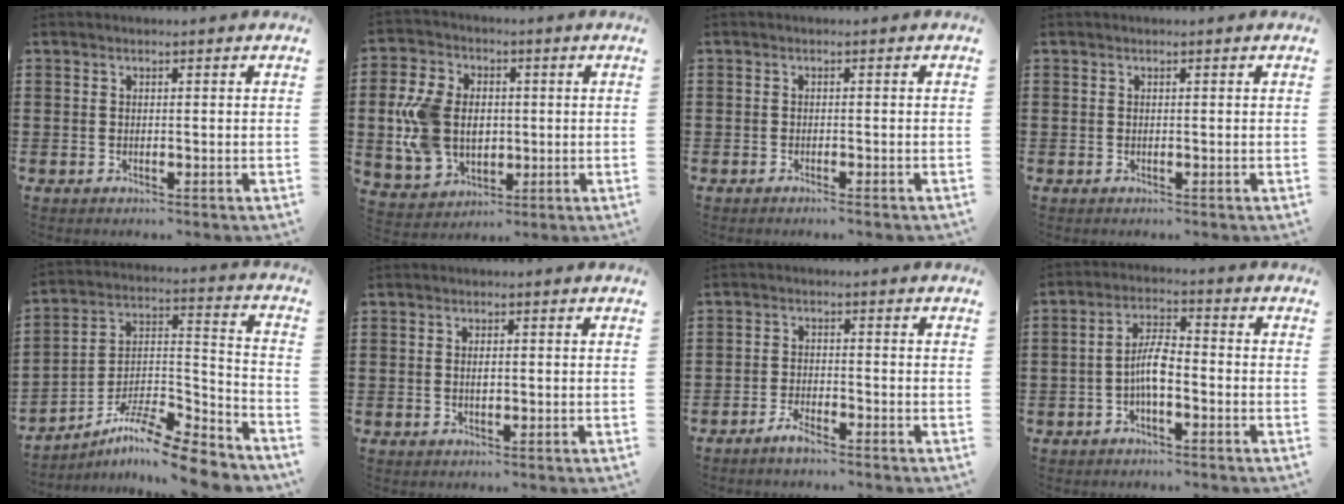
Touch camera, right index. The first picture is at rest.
{"total": 11.1, "force": [0.4, 8.2, 7.5], "torque": [-0.196, 0.014, 0.005]}
{"total": 0.8, "force": [-0.7, -0.1, 0.3], "torque": [-0.007, -0.002, -0.015]}
{"total": 0.0}
{"total": 10.0, "force": [-8.9, 0.9, 4.6], "torque": [-0.079, 0.013, -0.176]}
{"total": 1.6, "force": [0.0, 0.6, 1.4], "torque": [-0.027, 0.003, -0.001]}
{"total": 2.5, "force": [-2.3, 0.3, 0.9], "torque": [-0.018, 0.005, -0.044]}
{"total": 5.4, "force": [-1.5, 1.9, 4.9], "torque": [-0.099, 0.006, -0.032]}